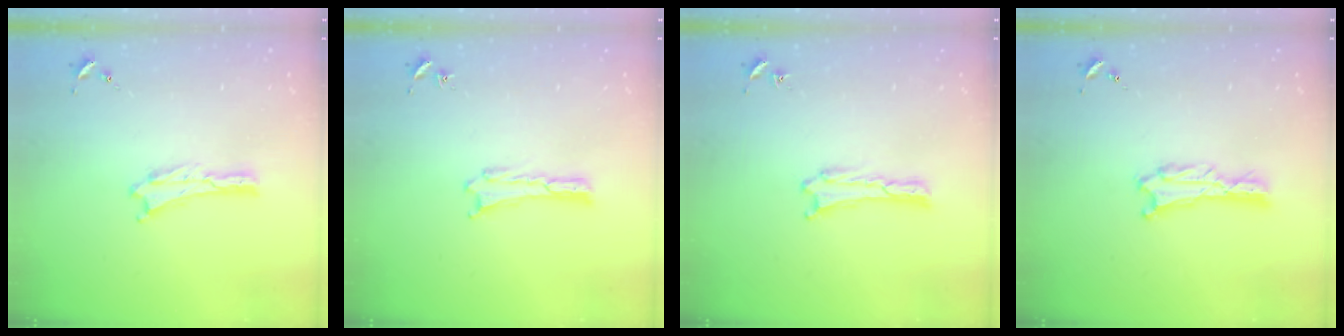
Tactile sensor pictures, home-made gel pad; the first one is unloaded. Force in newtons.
{"total": 0.0}
{"total": 0.0}
{"total": 0.7, "press": 0.7, "slide": 0.1}